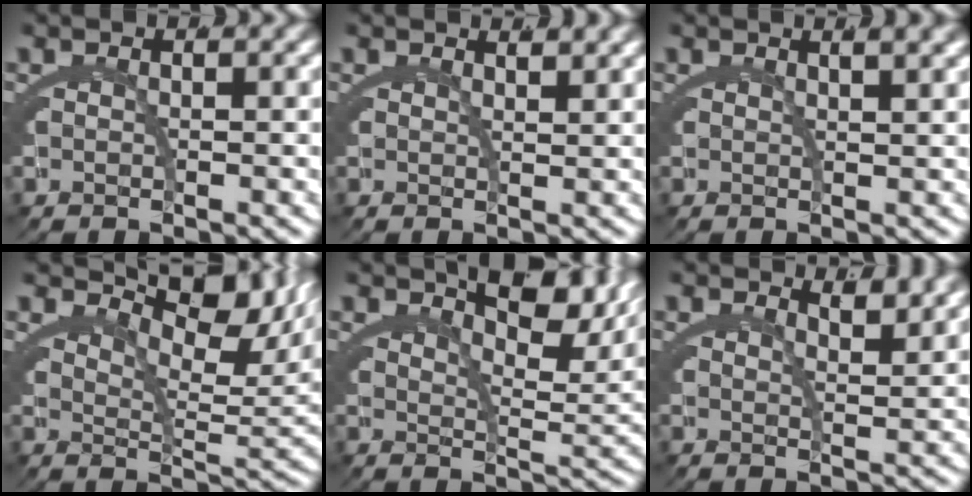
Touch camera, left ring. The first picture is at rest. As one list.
[{"total": 1.5, "force": [1.4, -0.2, 0.4], "torque": [-0.003, -0.003, 0.024]}, {"total": 1.9, "force": [1.5, -0.2, 1.1], "torque": [-0.010, 0.005, 0.022]}, {"total": 8.4, "force": [5.4, 2.0, 6.1], "torque": [-0.069, 0.013, 0.080]}, {"total": 8.6, "force": [6.0, 1.7, 5.9], "torque": [-0.053, 0.017, 0.087]}, {"total": 3.0, "force": [2.7, -0.4, 1.1], "torque": [-0.009, -0.004, 0.044]}]